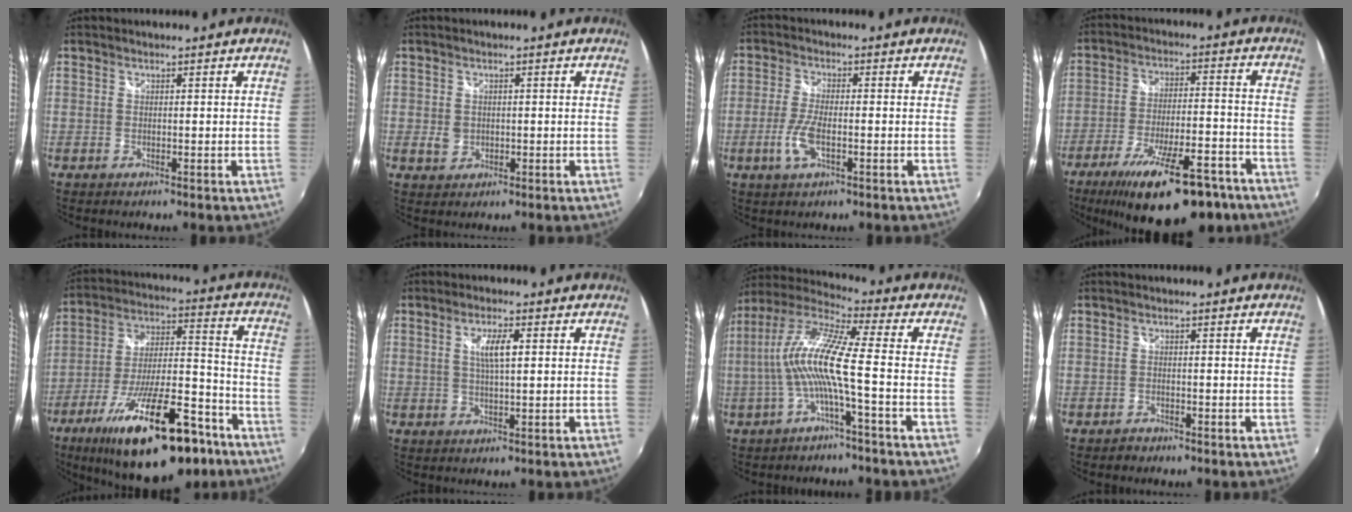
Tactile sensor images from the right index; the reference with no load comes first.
{"total": 2.7, "force": [-0.2, 2.4, 1.2], "torque": [-0.021, -0.002, -0.002]}
{"total": 5.9, "force": [-2.0, 2.1, 5.1], "torque": [-0.115, -0.006, -0.040]}
{"total": 21.3, "force": [-14.9, 6.8, 13.6], "torque": [-0.226, -0.025, -0.214]}
{"total": 27.0, "force": [-16.7, 9.7, 18.9], "torque": [-0.323, -0.011, -0.250]}
{"total": 4.5, "force": [1.0, 1.0, 4.2], "torque": [-0.077, 0.000, 0.019]}
{"total": 11.9, "force": [-1.8, 0.2, 11.7], "torque": [-0.222, 0.007, -0.036]}
{"total": 1.6, "force": [-1.2, 1.0, 0.1], "torque": [-0.006, 0.000, -0.020]}